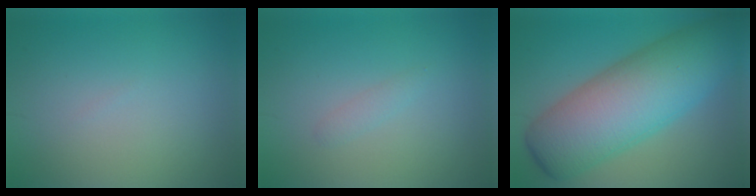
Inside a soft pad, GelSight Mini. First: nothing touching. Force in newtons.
{"total": 0.9, "press": 0.9, "slide": 0.0}
{"total": 12.4, "press": 12.4, "slide": 0.2}